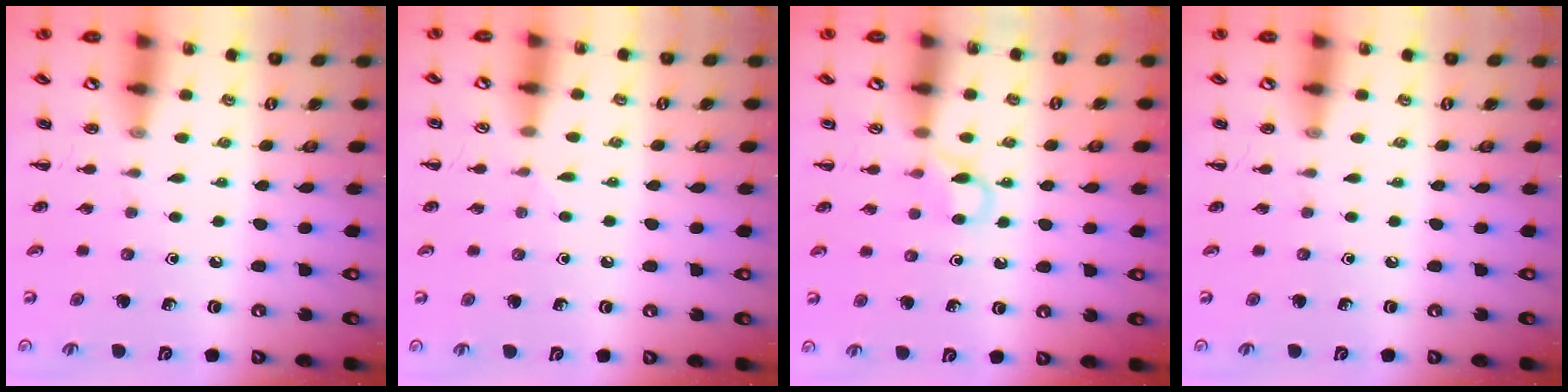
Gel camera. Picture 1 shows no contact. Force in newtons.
{"total": 3.5, "press": 3.3, "slide": 1.4}
{"total": 3.6, "press": 3.4, "slide": 1.0}
{"total": 0.0}